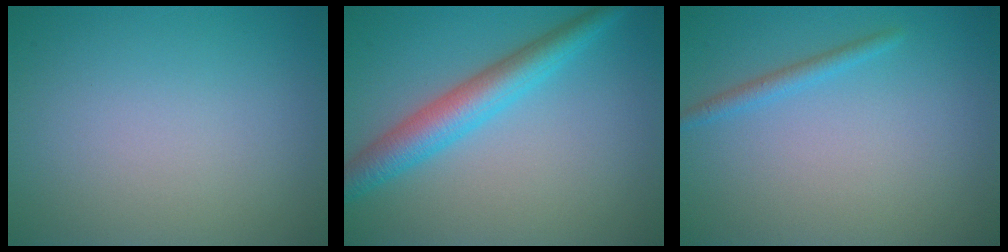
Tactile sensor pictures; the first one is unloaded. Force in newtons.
{"total": 4.9, "press": 4.9, "slide": 0.1}
{"total": 1.4, "press": 1.4, "slide": 0.1}